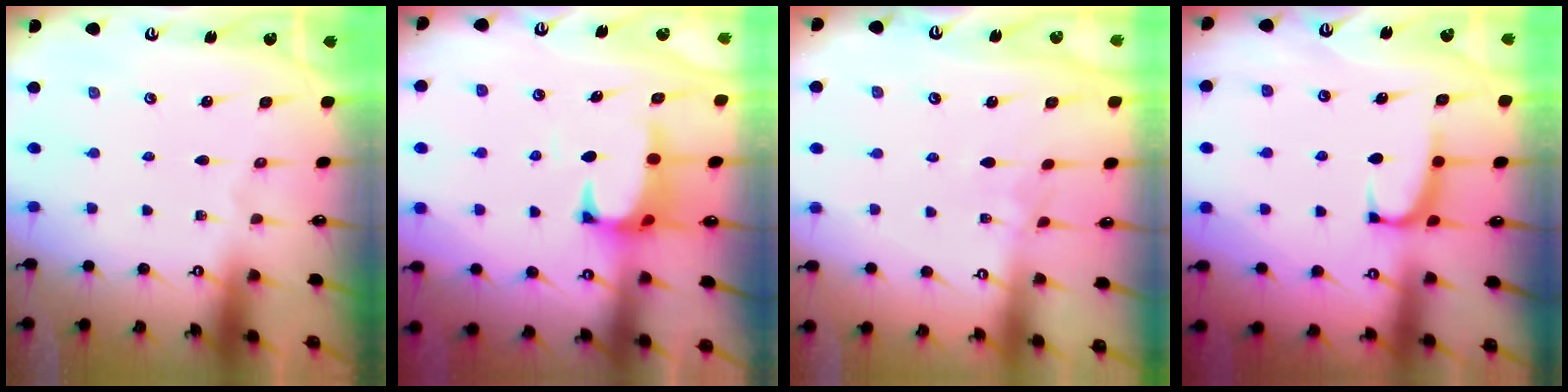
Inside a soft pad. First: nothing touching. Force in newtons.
{"total": 1.3, "press": 0.8, "slide": 1.0}
{"total": 2.5, "press": 2.5, "slide": 0.4}
{"total": 1.0, "press": 0.6, "slide": 0.7}